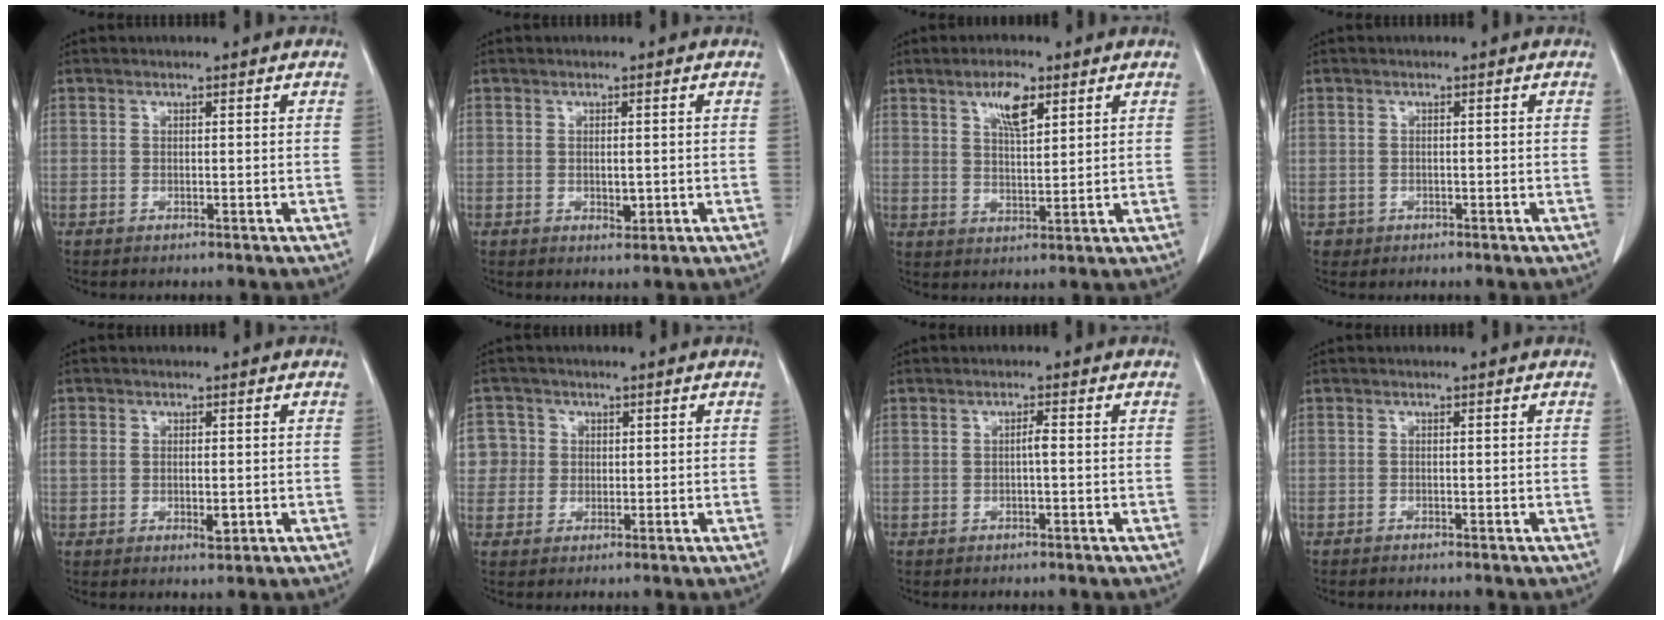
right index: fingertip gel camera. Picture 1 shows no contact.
{"total": 2.3, "force": [-0.3, 1.2, 1.9], "torque": [-0.036, -0.003, 0.001]}
{"total": 6.1, "force": [3.3, 2.0, 4.7], "torque": [-0.089, 0.001, 0.060]}
{"total": 2.0, "force": [-0.7, 1.9, 0.0], "torque": [0.001, 0.007, -0.010]}
{"total": 4.5, "force": [-0.6, 2.5, 3.7], "torque": [-0.079, 0.006, -0.001]}
{"total": 6.4, "force": [1.0, 6.3, 0.7], "torque": [-0.013, 0.025, 0.021]}
{"total": 0.8, "force": [-0.1, 0.3, 0.7], "torque": [-0.015, 0.002, 0.000]}
{"total": 1.1, "force": [-0.8, 0.5, 0.5], "torque": [-0.011, 0.000, -0.011]}